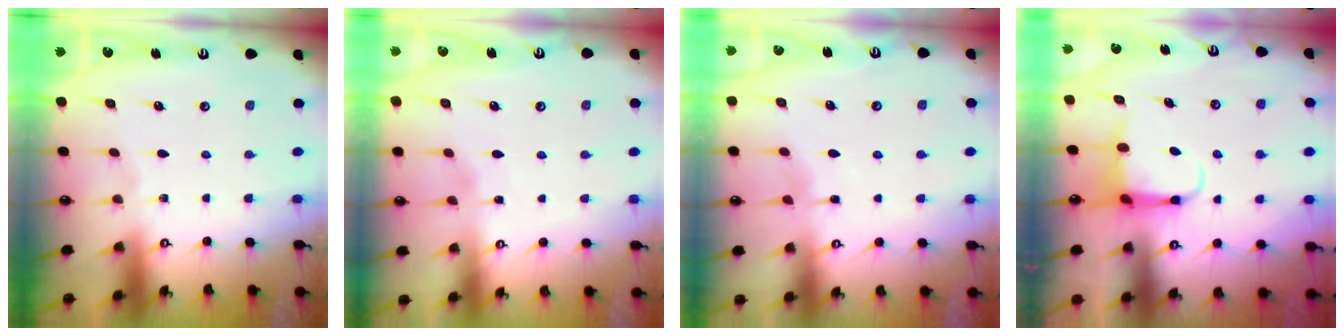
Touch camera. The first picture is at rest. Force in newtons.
{"total": 1.8, "press": 1.8, "slide": 0.3}
{"total": 3.6, "press": 3.6, "slide": 0.3}
{"total": 4.4, "press": 4.3, "slide": 0.6}